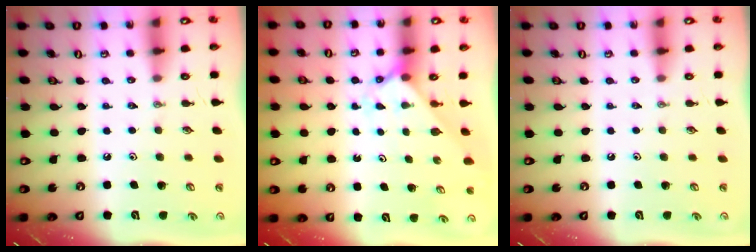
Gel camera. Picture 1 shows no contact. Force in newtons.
{"total": 2.3, "press": 2.3, "slide": 0.2}
{"total": 0.0}